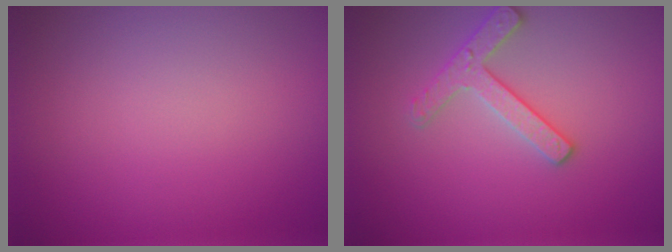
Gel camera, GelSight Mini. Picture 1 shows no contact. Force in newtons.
{"total": 2.5, "press": 2.4, "slide": 0.4}